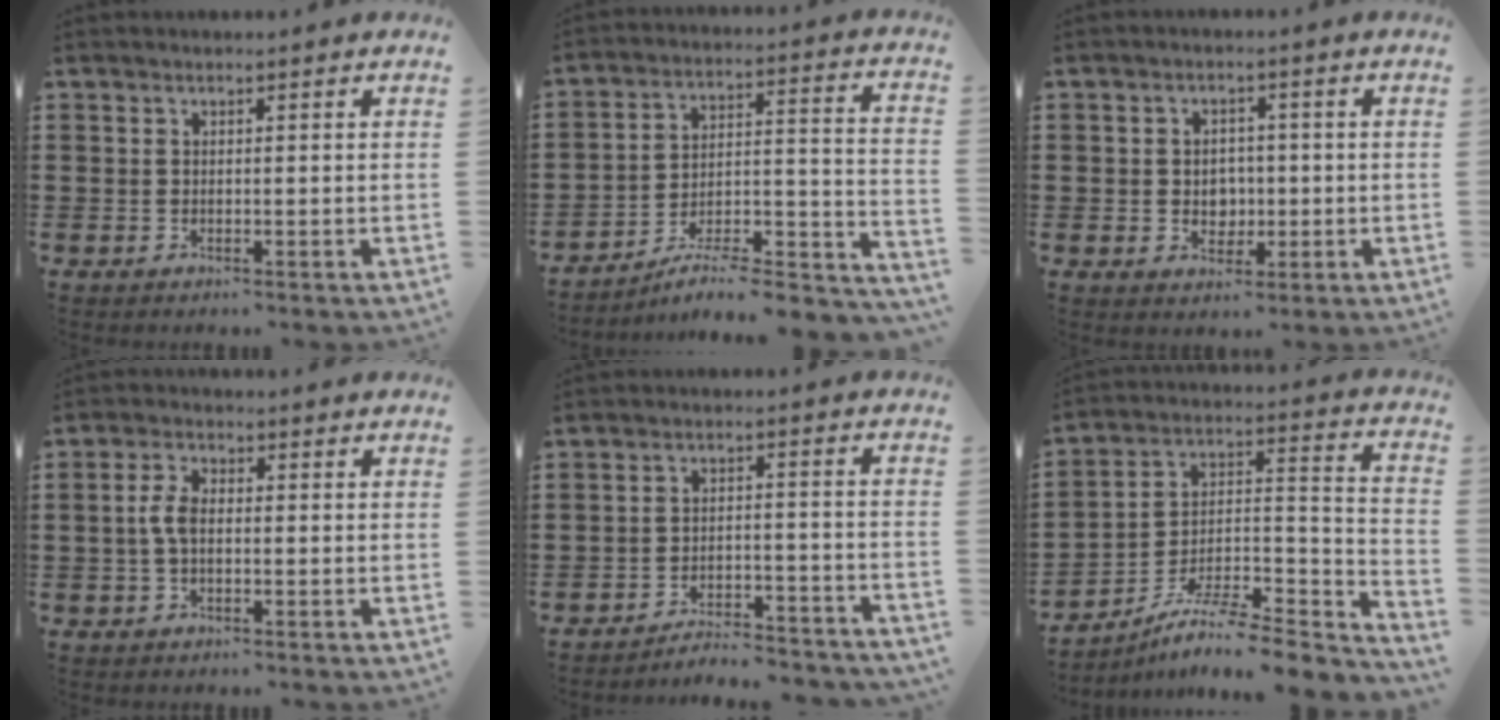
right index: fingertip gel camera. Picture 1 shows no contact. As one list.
[{"total": 5.9, "force": [-5.2, 0.5, 2.7], "torque": [-0.041, -0.011, -0.104]}, {"total": 3.4, "force": [-0.3, 3.1, 1.4], "torque": [-0.031, 0.001, -0.010]}, {"total": 3.7, "force": [-0.3, 1.9, 3.2], "torque": [-0.084, -0.002, -0.013]}, {"total": 5.0, "force": [-4.9, 0.2, 1.1], "torque": [-0.022, 0.002, -0.099]}, {"total": 8.0, "force": [-6.3, 1.7, 4.6], "torque": [-0.073, 0.007, -0.121]}]